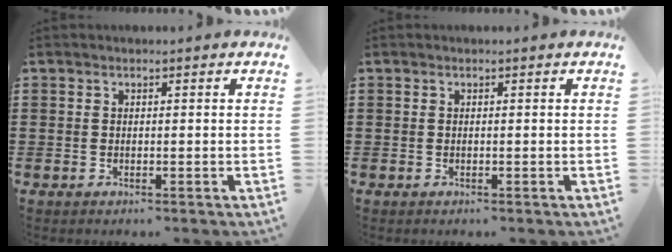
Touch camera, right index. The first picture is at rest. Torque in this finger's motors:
{"motor_torque": [0.14, 0.18, 0.00, 0.00]}